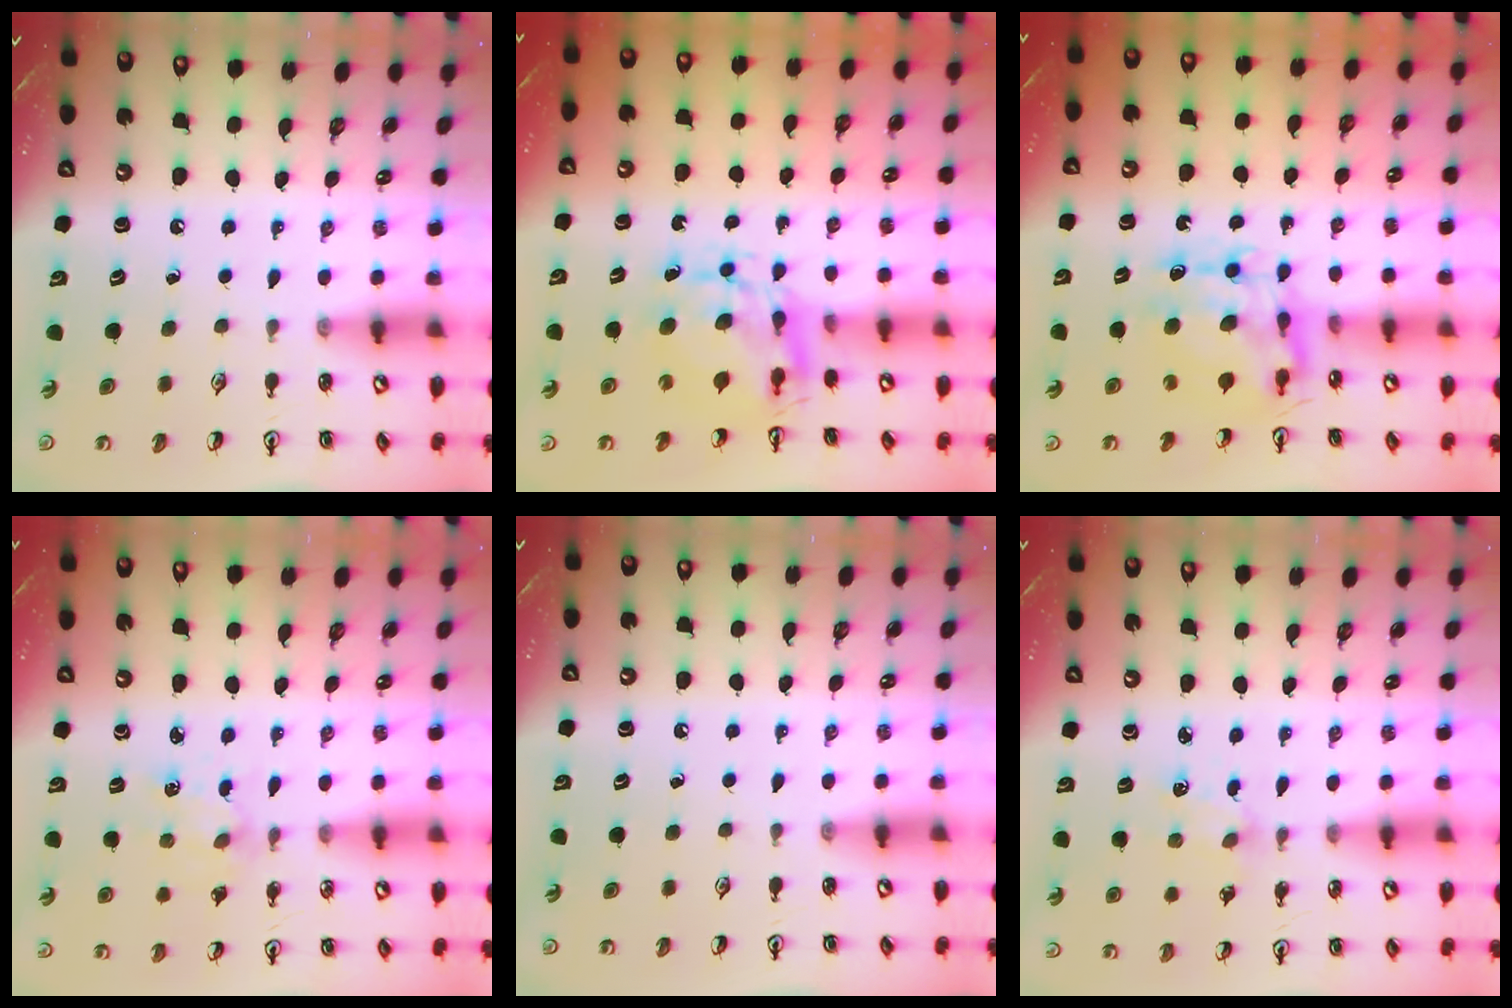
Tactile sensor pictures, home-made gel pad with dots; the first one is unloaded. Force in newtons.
{"total": 8.1, "press": 8.1, "slide": 0.6}
{"total": 8.7, "press": 8.7, "slide": 0.6}
{"total": 3.1, "press": 3.1, "slide": 0.4}
{"total": 0.0}
{"total": 2.9, "press": 2.9, "slide": 0.4}